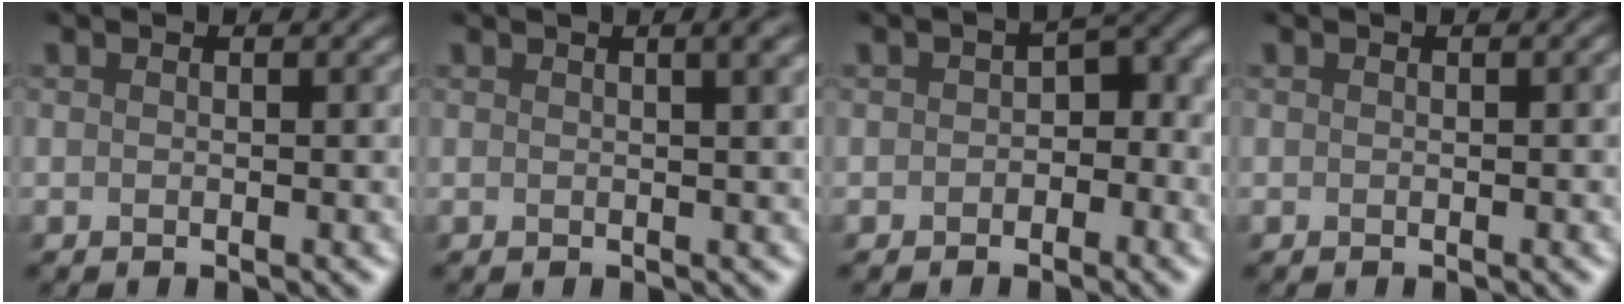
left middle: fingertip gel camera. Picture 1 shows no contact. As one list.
[{"total": 2.6, "force": [0.8, 1.0, 2.2], "torque": [-0.008, 0.010, -0.005]}, {"total": 2.9, "force": [-1.2, 2.0, 1.8], "torque": [-0.010, 0.009, -0.030]}, {"total": 0.6, "force": [-0.2, 0.2, 0.5], "torque": [-0.002, 0.005, -0.006]}]